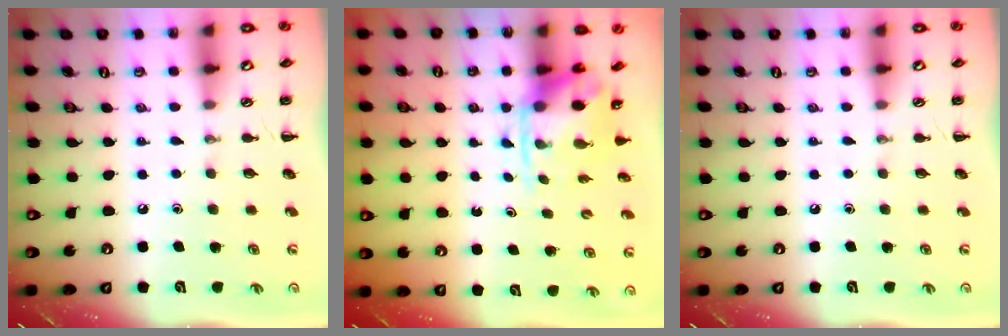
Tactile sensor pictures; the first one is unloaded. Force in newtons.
{"total": 3.8, "press": 3.7, "slide": 0.8}
{"total": 0.0}